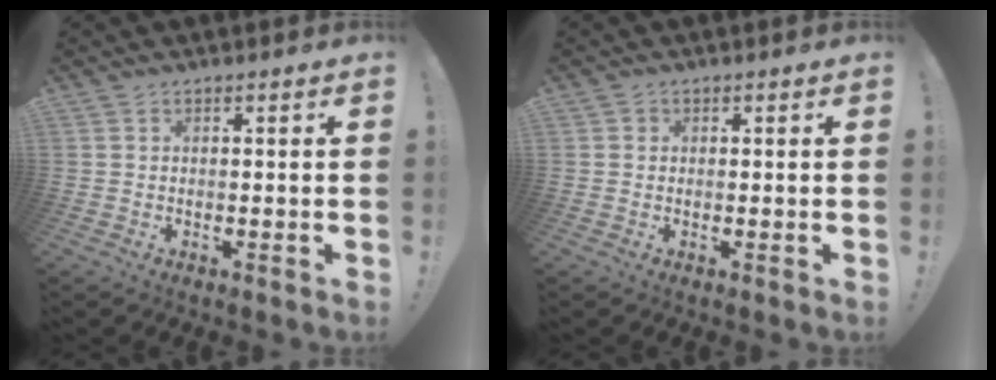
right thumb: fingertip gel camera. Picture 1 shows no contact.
{"total": 1.1, "force": [0.2, 1.1, 0.3], "torque": [-0.004, 0.003, 0.002]}